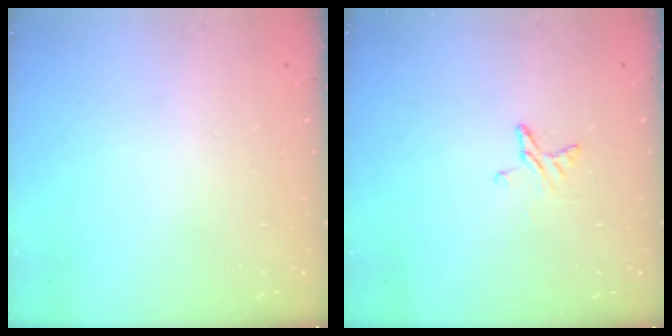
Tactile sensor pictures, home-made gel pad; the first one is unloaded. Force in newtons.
{"total": 4.4, "press": 4.4, "slide": 0.4}